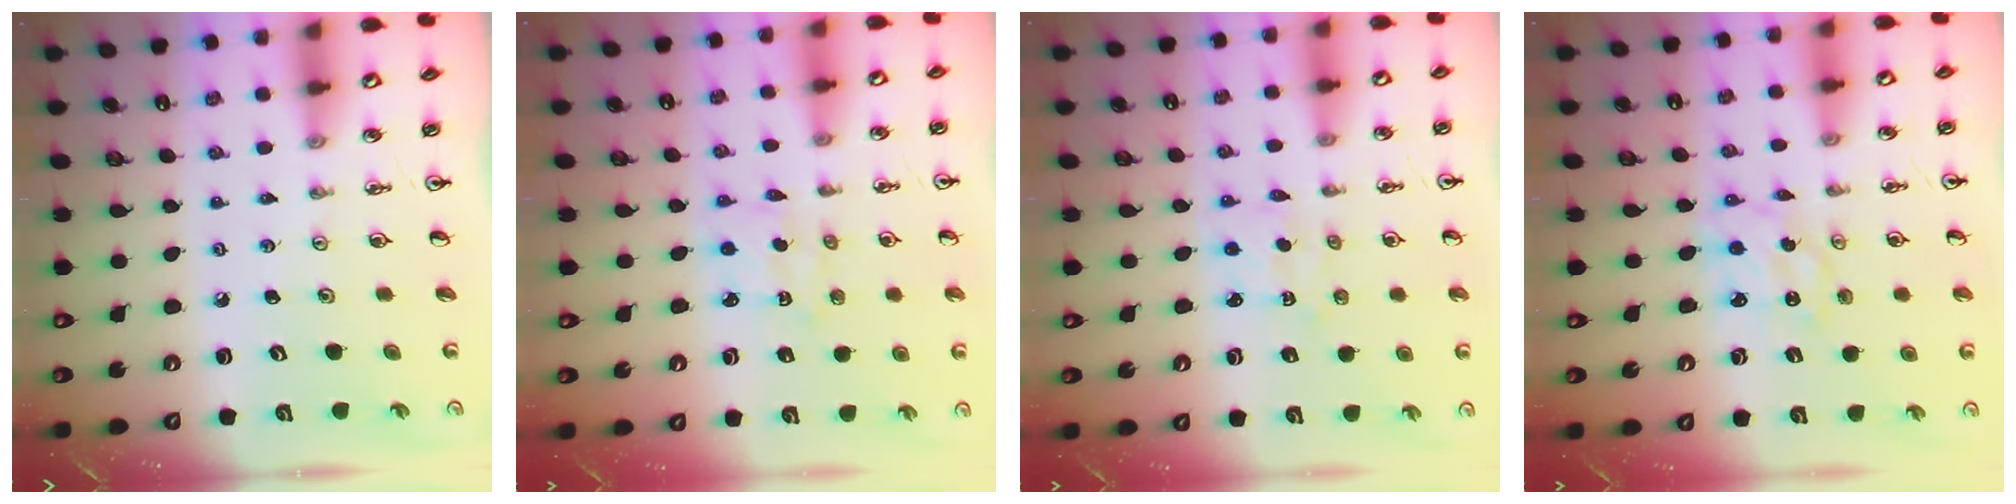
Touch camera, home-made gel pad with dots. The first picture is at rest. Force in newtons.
{"total": 2.3, "press": 2.3, "slide": 0.4}
{"total": 1.6, "press": 1.4, "slide": 0.7}
{"total": 1.8, "press": 1.8, "slide": 0.1}